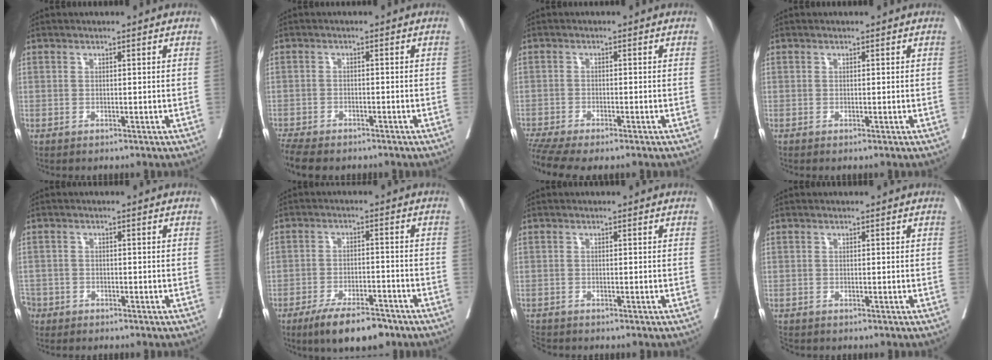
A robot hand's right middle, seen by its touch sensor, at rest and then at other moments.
{"total": 8.3, "force": [-6.9, 2.5, 3.8], "torque": [-0.069, -0.010, -0.108]}
{"total": 8.6, "force": [-6.7, 2.2, 4.9], "torque": [-0.093, -0.001, -0.110]}
{"total": 0.0}
{"total": 4.3, "force": [-3.3, 2.8, 0.5], "torque": [-0.016, 0.003, -0.067]}
{"total": 9.6, "force": [-7.1, 2.7, 5.8], "torque": [-0.087, -0.010, -0.117]}
{"total": 2.4, "force": [-2.3, 0.7, 0.0], "torque": [0.001, -0.009, -0.043]}
{"total": 1.8, "force": [-1.6, 0.9, 0.3], "torque": [-0.008, -0.003, -0.030]}